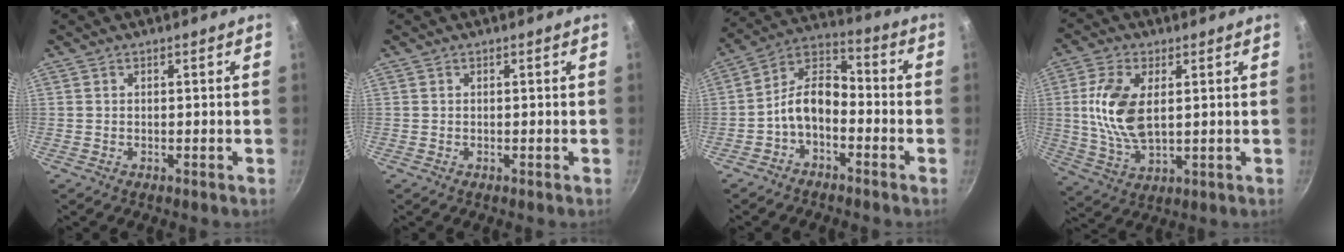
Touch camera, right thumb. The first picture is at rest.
{"total": 0.0}
{"total": 9.4, "force": [-3.4, 5.8, 6.6], "torque": [-0.108, 0.057, -0.077]}
{"total": 12.1, "force": [2.0, 6.4, 10.1], "torque": [-0.198, -0.008, 0.041]}